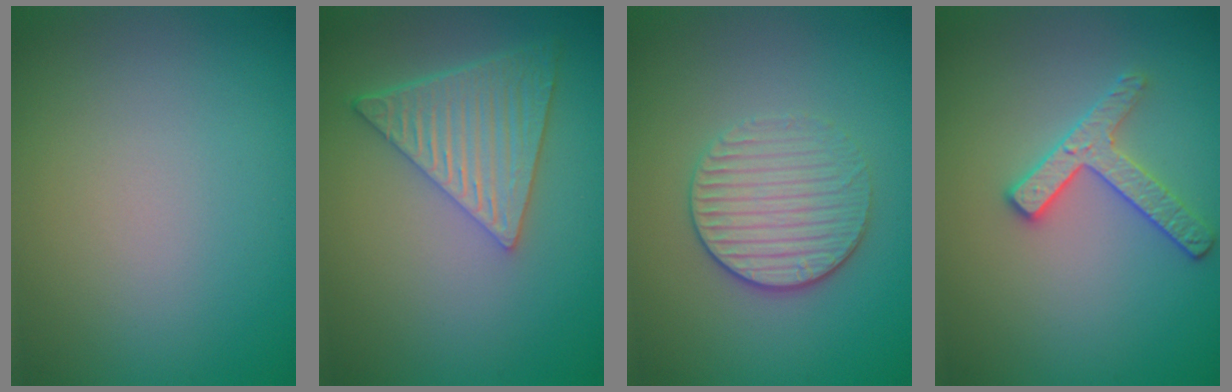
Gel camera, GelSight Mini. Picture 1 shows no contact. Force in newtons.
{"total": 6.1, "press": 4.5, "slide": 4.0}
{"total": 3.6, "press": 3.2, "slide": 1.6}
{"total": 2.6, "press": 2.5, "slide": 0.4}